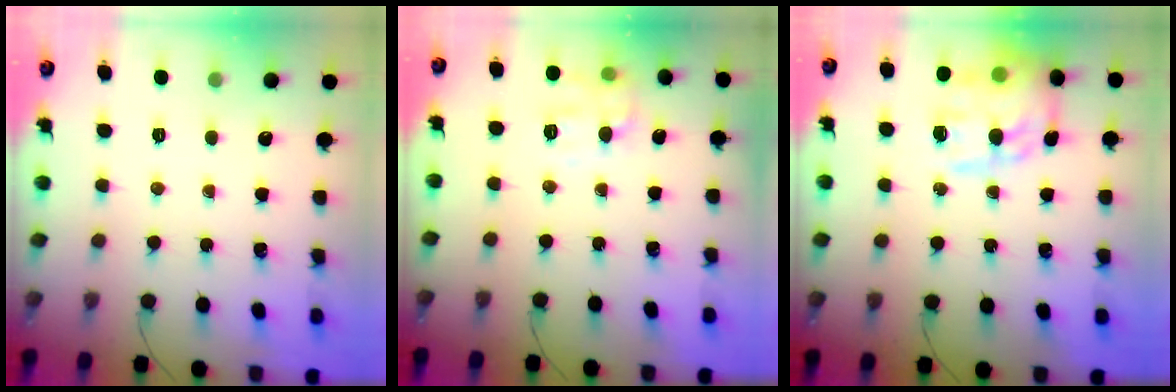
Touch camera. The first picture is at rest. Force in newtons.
{"total": 8.9, "press": 8.9, "slide": 0.4}
{"total": 18.1, "press": 17.9, "slide": 2.3}